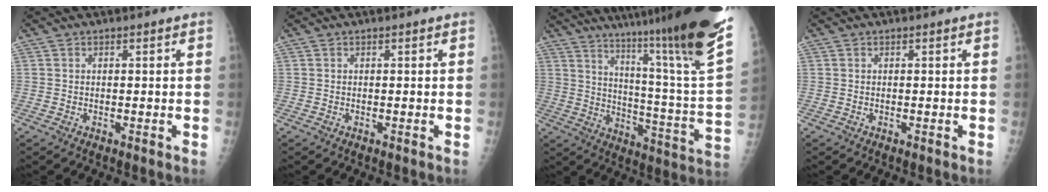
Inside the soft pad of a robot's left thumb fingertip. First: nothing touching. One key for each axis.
{"total": 0.0}
{"total": 33.7, "fx": 24.0, "fy": 2.7, "fz": 23.5, "tx": -0.287, "ty": -0.130, "tz": 0.334}
{"total": 0.0}